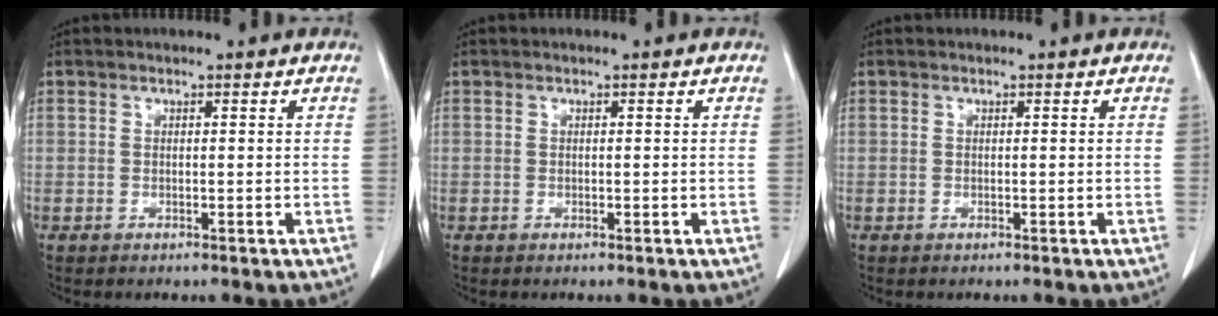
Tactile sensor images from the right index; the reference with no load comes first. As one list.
[{"total": 0.0}, {"total": 0.0}]